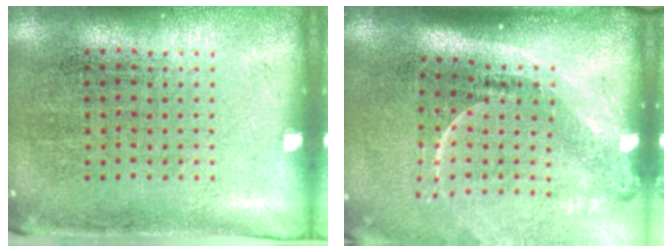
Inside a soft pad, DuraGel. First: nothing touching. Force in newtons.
{"total": 2.2, "press": 1.5, "slide": 1.6}